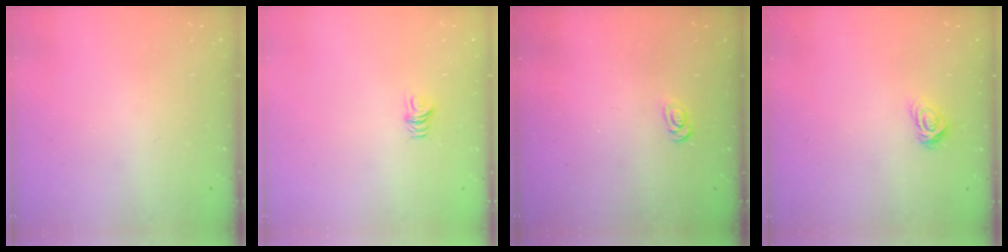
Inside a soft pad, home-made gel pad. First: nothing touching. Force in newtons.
{"total": 5.1, "press": 5.1, "slide": 0.5}
{"total": 2.6, "press": 2.6, "slide": 0.4}
{"total": 4.0, "press": 3.9, "slide": 0.5}